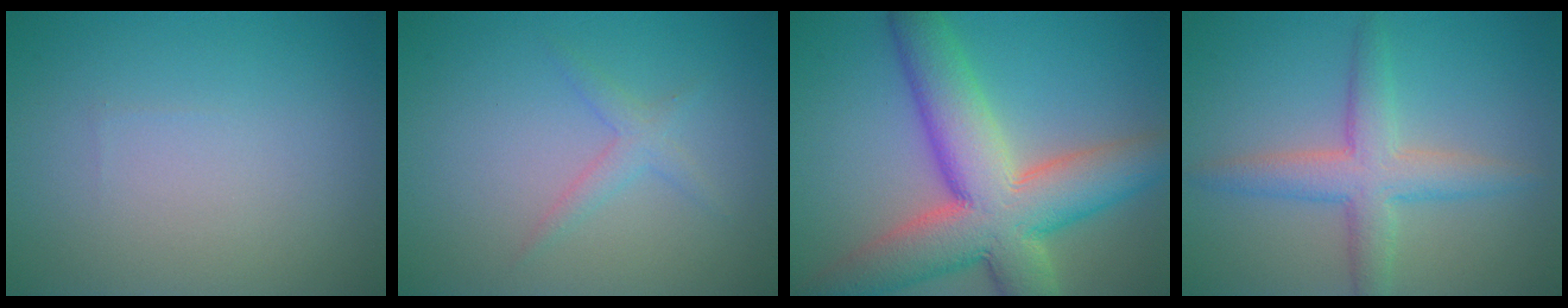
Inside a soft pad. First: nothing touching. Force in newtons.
{"total": 1.6, "press": 1.6, "slide": 0.1}
{"total": 11.9, "press": 11.9, "slide": 0.8}
{"total": 4.5, "press": 4.5, "slide": 0.2}